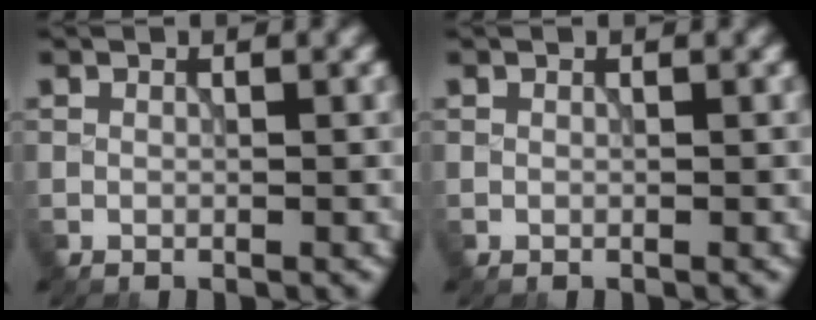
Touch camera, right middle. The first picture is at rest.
{"total": 0.0}